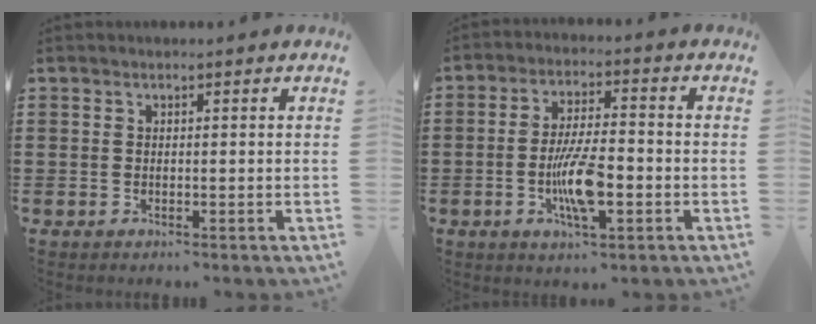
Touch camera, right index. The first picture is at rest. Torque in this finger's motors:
{"motor_torque": [2.14, 0.00, 0.83, 0.21]}